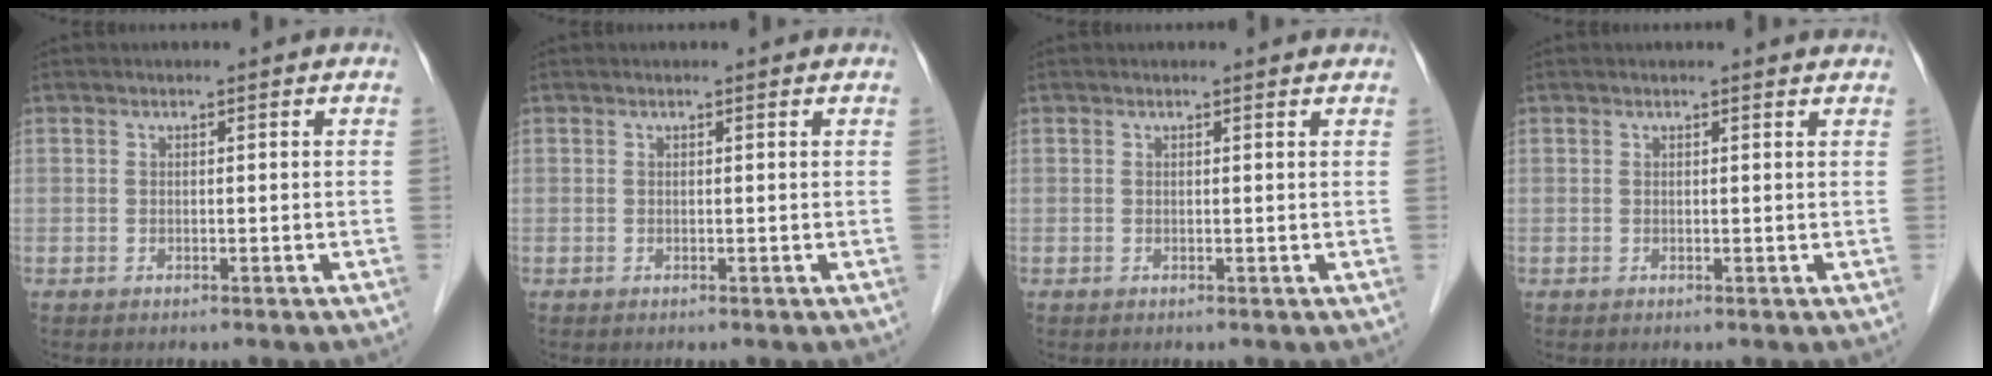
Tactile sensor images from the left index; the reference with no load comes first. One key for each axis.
{"total": 0.7, "fx": 0.7, "fy": 0.0, "fz": 0.0, "tx": -0.010, "ty": -0.003, "tz": 0.004}
{"total": 1.4, "fx": 1.4, "fy": 0.1, "fz": 0.1, "tx": -0.013, "ty": -0.003, "tz": 0.010}
{"total": 1.7, "fx": 1.7, "fy": 0.1, "fz": 0.2, "tx": -0.011, "ty": -0.005, "tz": 0.012}